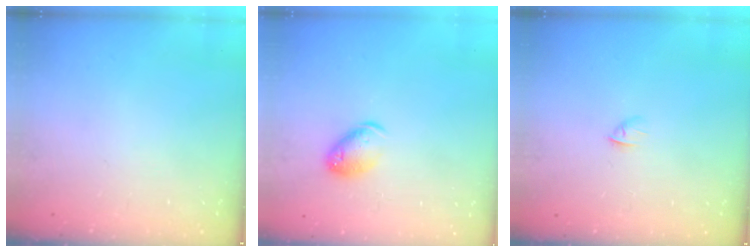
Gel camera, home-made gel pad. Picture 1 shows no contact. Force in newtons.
{"total": 9.7, "press": 9.6, "slide": 1.4}
{"total": 2.8, "press": 2.7, "slide": 0.7}